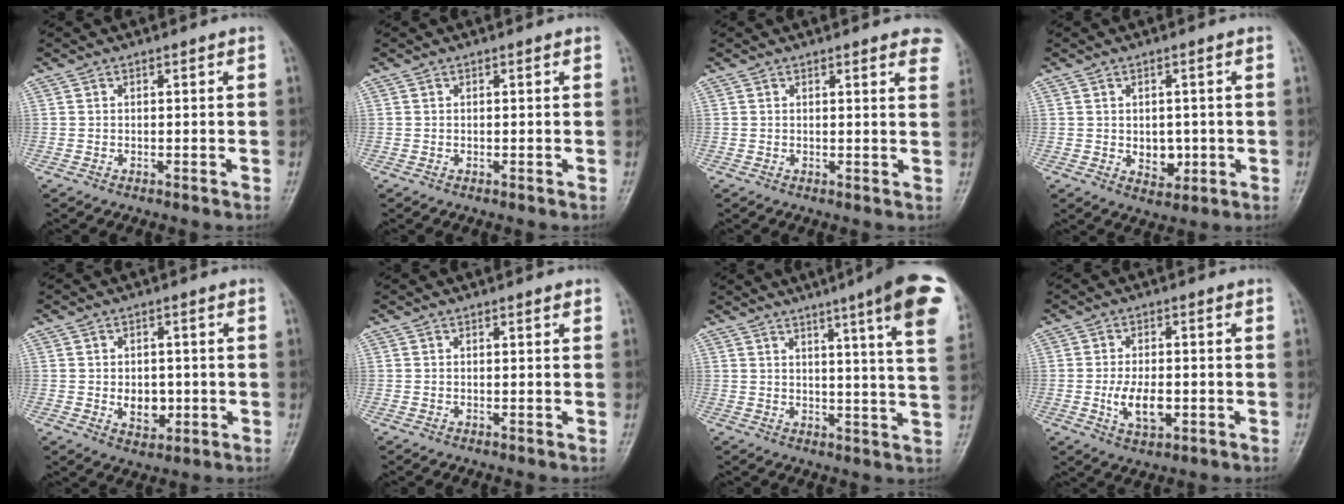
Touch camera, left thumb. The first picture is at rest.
{"total": 0.0}
{"total": 6.0, "force": [4.6, 1.7, 3.5], "torque": [-0.020, -0.013, 0.038]}
{"total": 4.7, "force": [-0.4, 3.5, 3.2], "torque": [-0.025, -0.004, 0.005]}
{"total": 5.4, "force": [-0.6, 3.9, 3.6], "torque": [-0.035, -0.002, 0.000]}
{"total": 0.7, "force": [0.5, 0.2, 0.5], "torque": [-0.008, -0.001, 0.004]}
{"total": 16.9, "force": [9.1, 1.2, 14.2], "torque": [-0.167, -0.032, 0.100]}
{"total": 6.4, "force": [-1.3, 3.4, 5.3], "torque": [-0.095, -0.003, -0.018]}